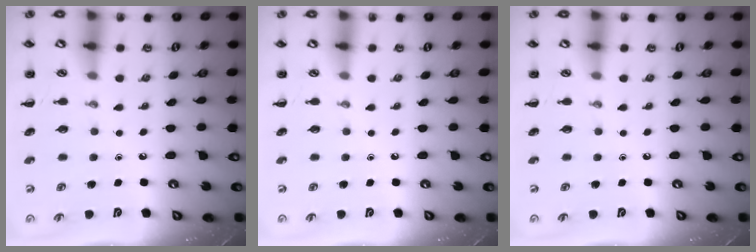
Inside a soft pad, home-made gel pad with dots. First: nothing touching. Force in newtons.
{"total": 0.0}
{"total": 0.0}